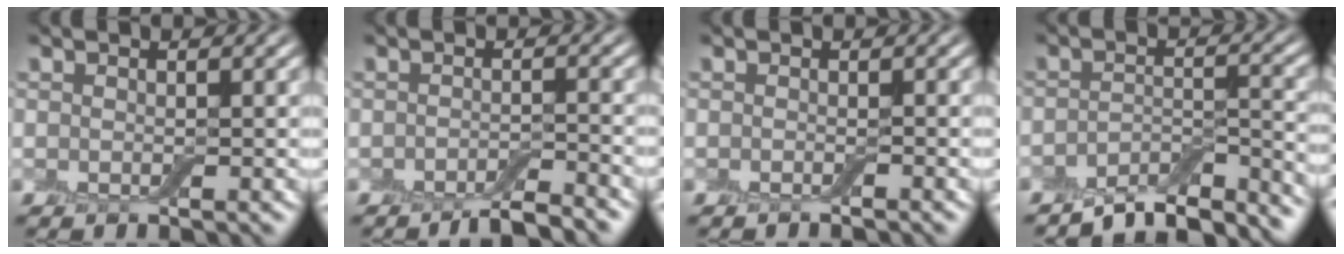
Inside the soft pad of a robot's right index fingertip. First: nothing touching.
{"total": 3.3, "force": [-2.7, 0.5, 1.9], "torque": [-0.018, 0.003, -0.047]}
{"total": 0.6, "force": [-0.5, -0.1, 0.4], "torque": [-0.007, 0.002, -0.009]}
{"total": 6.6, "force": [-5.9, 1.4, 2.6], "torque": [-0.040, -0.004, -0.092]}